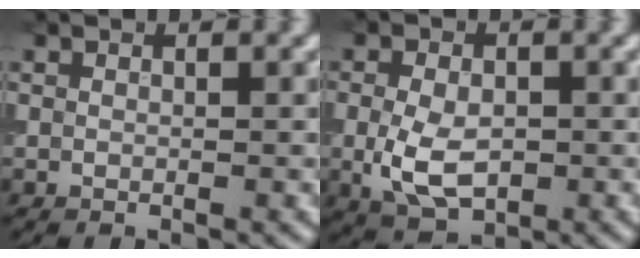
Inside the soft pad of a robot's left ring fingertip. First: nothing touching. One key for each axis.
{"total": 5.0, "fx": -0.7, "fy": 3.1, "fz": 3.8, "tx": -0.075, "ty": -0.008, "tz": -0.013}